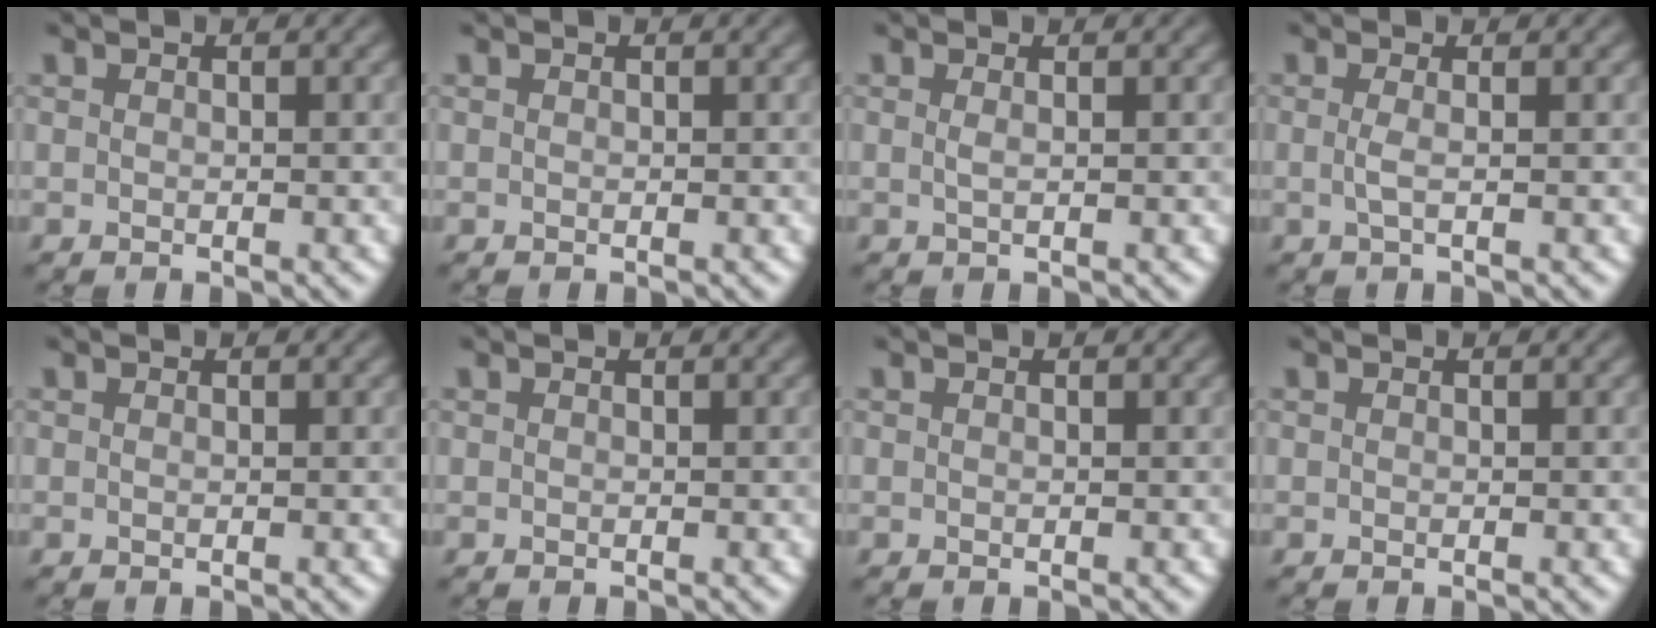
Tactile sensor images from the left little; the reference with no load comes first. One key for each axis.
{"total": 0.0}
{"total": 0.7, "fx": 0.1, "fy": 0.2, "fz": 0.7, "tx": -0.010, "ty": 0.002, "tz": 0.000}
{"total": 1.4, "fx": 0.0, "fy": 0.4, "fz": 1.3, "tx": -0.025, "ty": -0.002, "tz": -0.005}
{"total": 0.0}
{"total": 0.0}
{"total": 0.0}
{"total": 0.0}